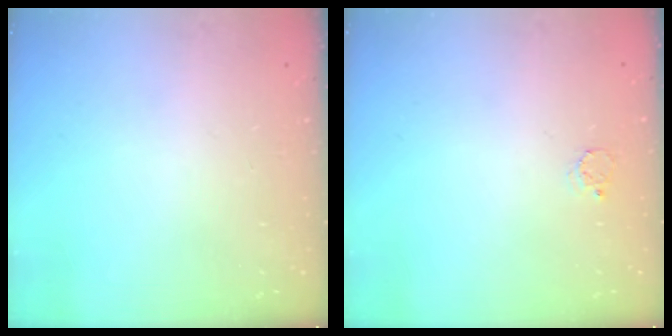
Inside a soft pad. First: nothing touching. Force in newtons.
{"total": 2.3, "press": 2.3, "slide": 0.2}